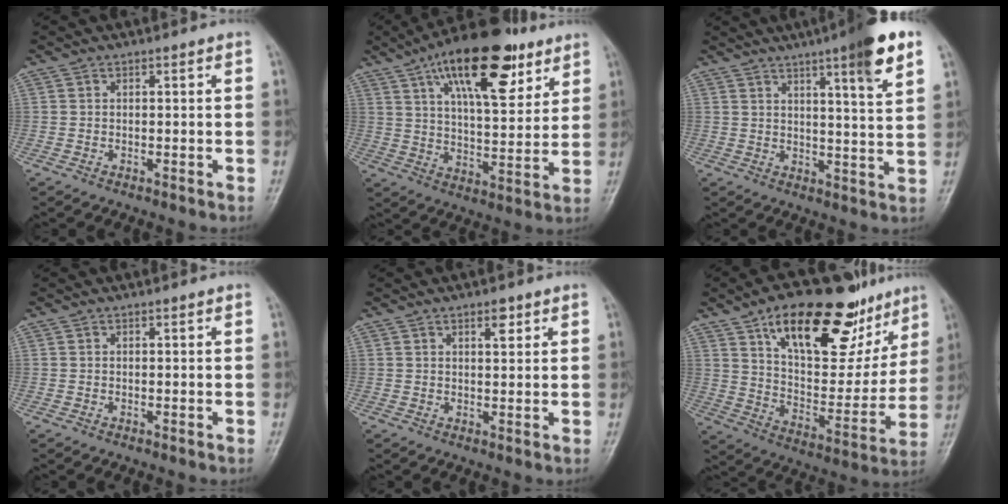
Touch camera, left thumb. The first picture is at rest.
{"total": 20.9, "force": [11.3, 8.5, 15.4], "torque": [-0.211, -0.032, 0.182]}
{"total": 12.1, "force": [6.8, 1.2, 9.9], "torque": [-0.133, -0.027, 0.092]}
{"total": 0.0}
{"total": 2.8, "force": [1.6, 1.2, 1.9], "torque": [-0.020, -0.008, 0.024]}
{"total": 27.5, "force": [16.0, 12.9, 18.2], "torque": [-0.219, -0.035, 0.253]}